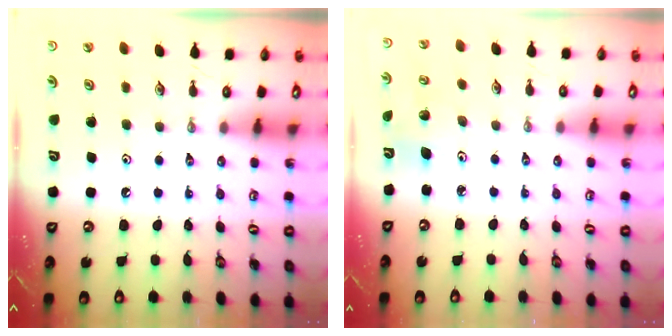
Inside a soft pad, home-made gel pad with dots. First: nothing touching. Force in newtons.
{"total": 4.7, "press": 4.3, "slide": 1.9}